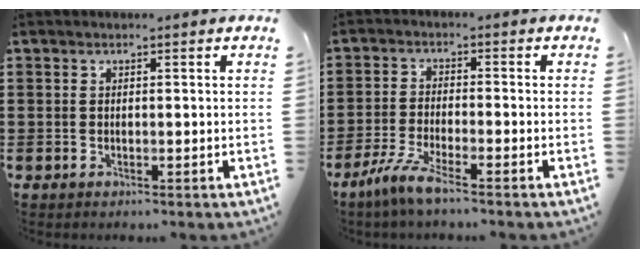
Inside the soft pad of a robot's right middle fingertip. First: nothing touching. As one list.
[{"total": 5.1, "force": [-3.8, 0.2, 3.3], "torque": [-0.088, -0.018, -0.079]}]